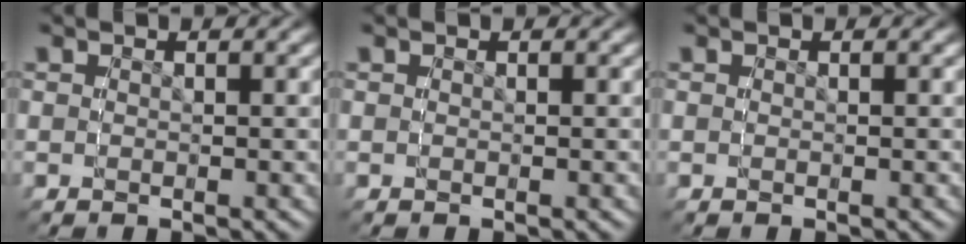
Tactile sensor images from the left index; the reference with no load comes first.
{"total": 0.0}
{"total": 0.0}